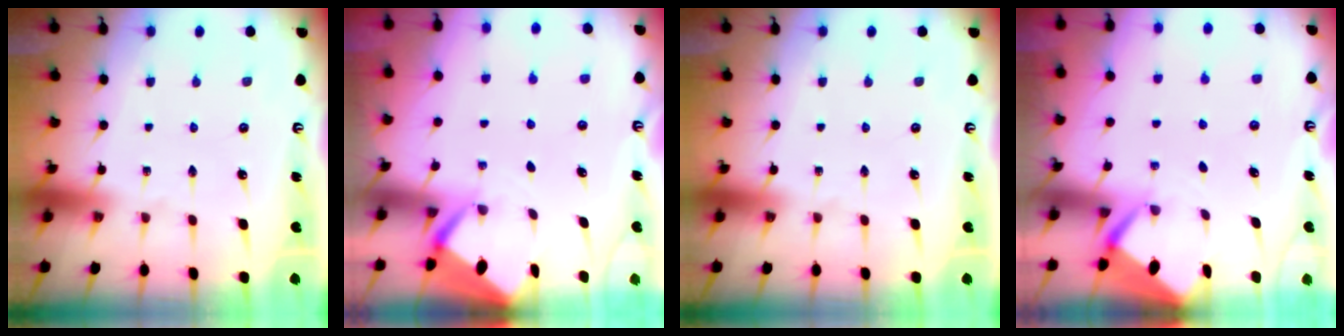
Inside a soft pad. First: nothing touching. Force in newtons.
{"total": 2.8, "press": 2.7, "slide": 0.3}
{"total": 0.0}
{"total": 2.6, "press": 2.6, "slide": 0.0}